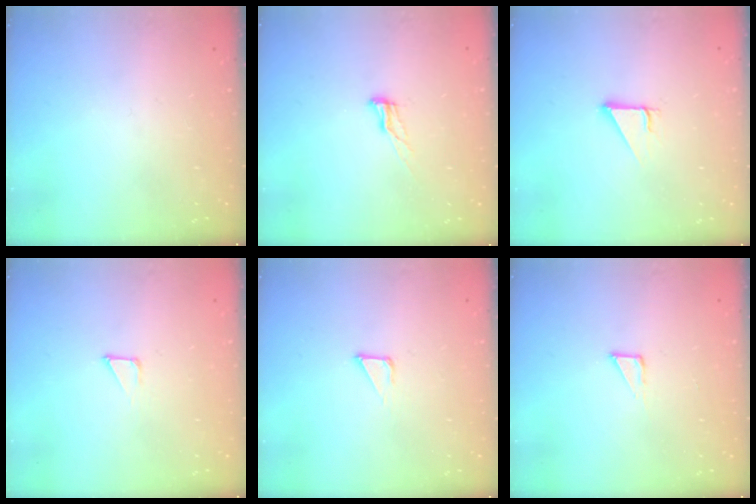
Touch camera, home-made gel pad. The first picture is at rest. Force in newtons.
{"total": 6.9, "press": 6.9, "slide": 0.9}
{"total": 2.7, "press": 2.7, "slide": 0.3}
{"total": 1.2, "press": 1.2, "slide": 0.0}
{"total": 2.8, "press": 2.8, "slide": 0.1}
{"total": 2.1, "press": 2.1, "slide": 0.1}